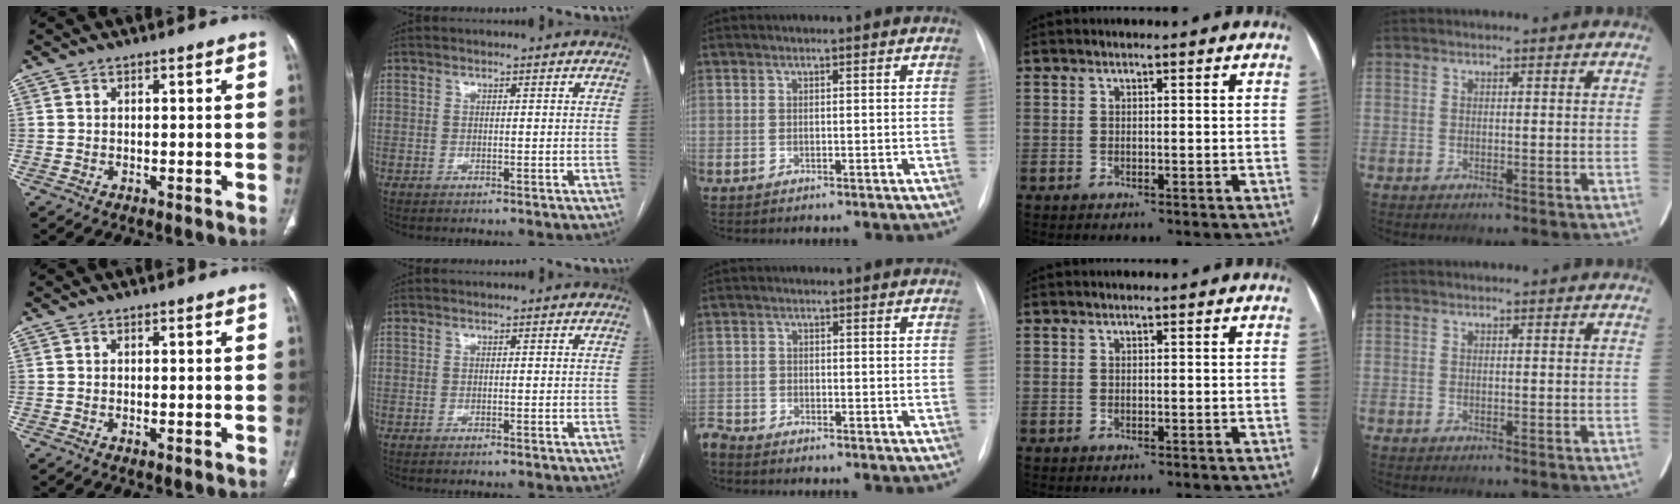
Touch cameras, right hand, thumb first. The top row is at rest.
{"thumb": {"total": 0.5, "force": [-0.1, 0.2, 0.5], "torque": [-0.012, -0.004, -0.001]}, "index": {"total": 0.5, "force": [-0.5, -0.1, 0.2], "torque": [-0.008, -0.002, -0.008]}, "middle": {"total": 2.5, "force": [-2.5, 0.2, 0.1], "torque": [0.001, -0.012, -0.047]}}